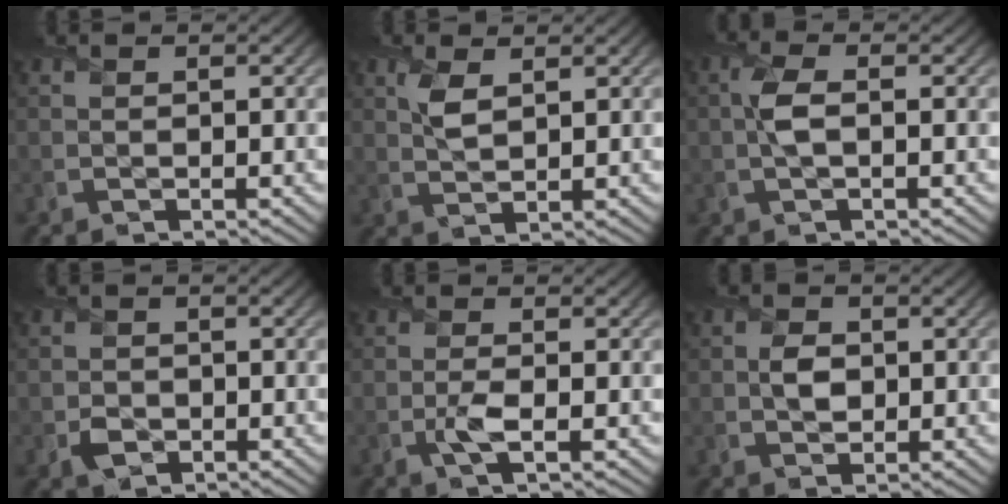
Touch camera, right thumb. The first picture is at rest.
{"total": 2.7, "force": [1.3, 1.2, 2.1], "torque": [-0.052, -0.001, 0.029]}
{"total": 2.8, "force": [-0.1, 1.1, 2.6], "torque": [-0.062, 0.004, -0.005]}
{"total": 2.0, "force": [-0.8, 1.8, 0.3], "torque": [0.001, -0.005, -0.018]}
{"total": 1.8, "force": [-0.5, 0.6, 1.6], "torque": [-0.034, -0.001, -0.013]}
{"total": 2.5, "force": [0.0, 1.9, 1.5], "torque": [-0.032, -0.003, -0.001]}